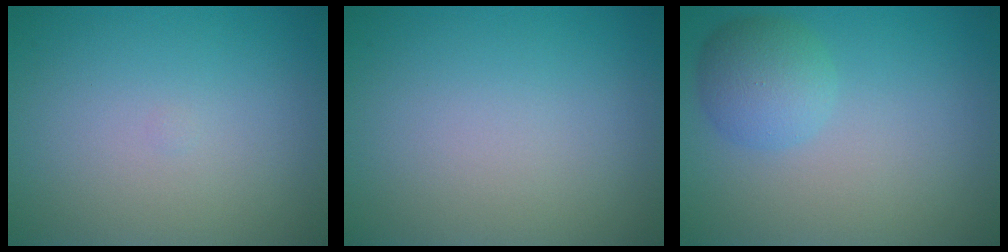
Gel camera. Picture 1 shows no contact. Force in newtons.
{"total": 0.0}
{"total": 3.1, "press": 3.1, "slide": 0.2}